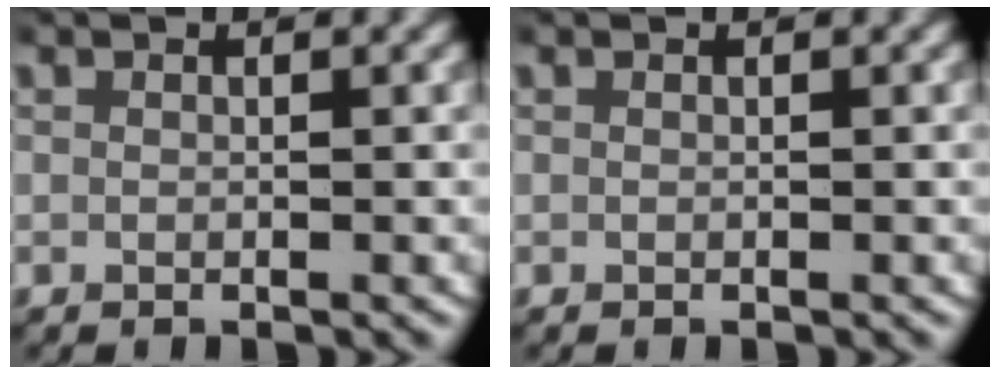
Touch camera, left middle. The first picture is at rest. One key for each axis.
{"total": 0.0}